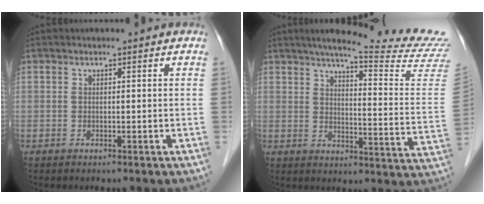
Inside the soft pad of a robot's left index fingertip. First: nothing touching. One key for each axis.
{"total": 21.0, "fx": 19.3, "fy": -1.6, "fz": 8.2, "tx": -0.120, "ty": -0.104, "tz": 0.229}